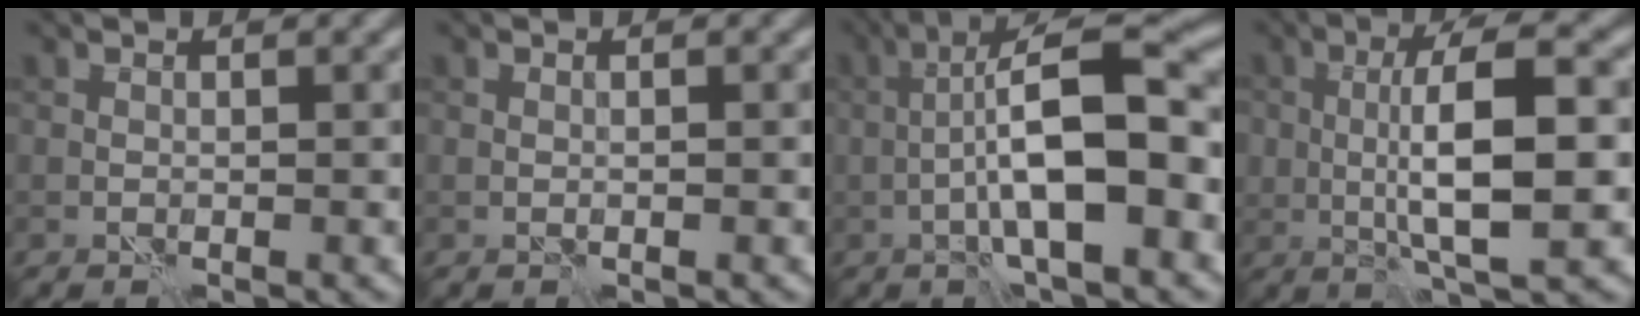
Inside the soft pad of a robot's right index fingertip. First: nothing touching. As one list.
[{"total": 0.0}, {"total": 9.3, "force": [-2.1, 2.1, 8.8], "torque": [-0.139, 0.024, -0.041]}, {"total": 7.9, "force": [-0.3, 2.4, 7.5], "torque": [-0.132, 0.004, -0.009]}]